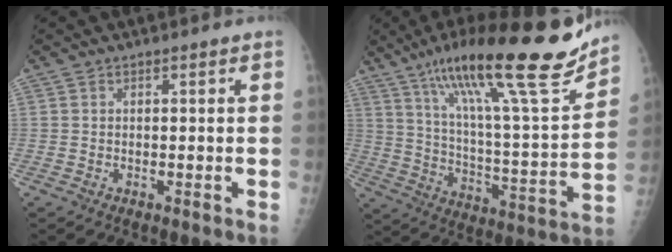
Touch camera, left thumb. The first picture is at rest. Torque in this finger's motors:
{"motor_torque": [1.24, -0.07, 1.44, -1.34, 0.37]}